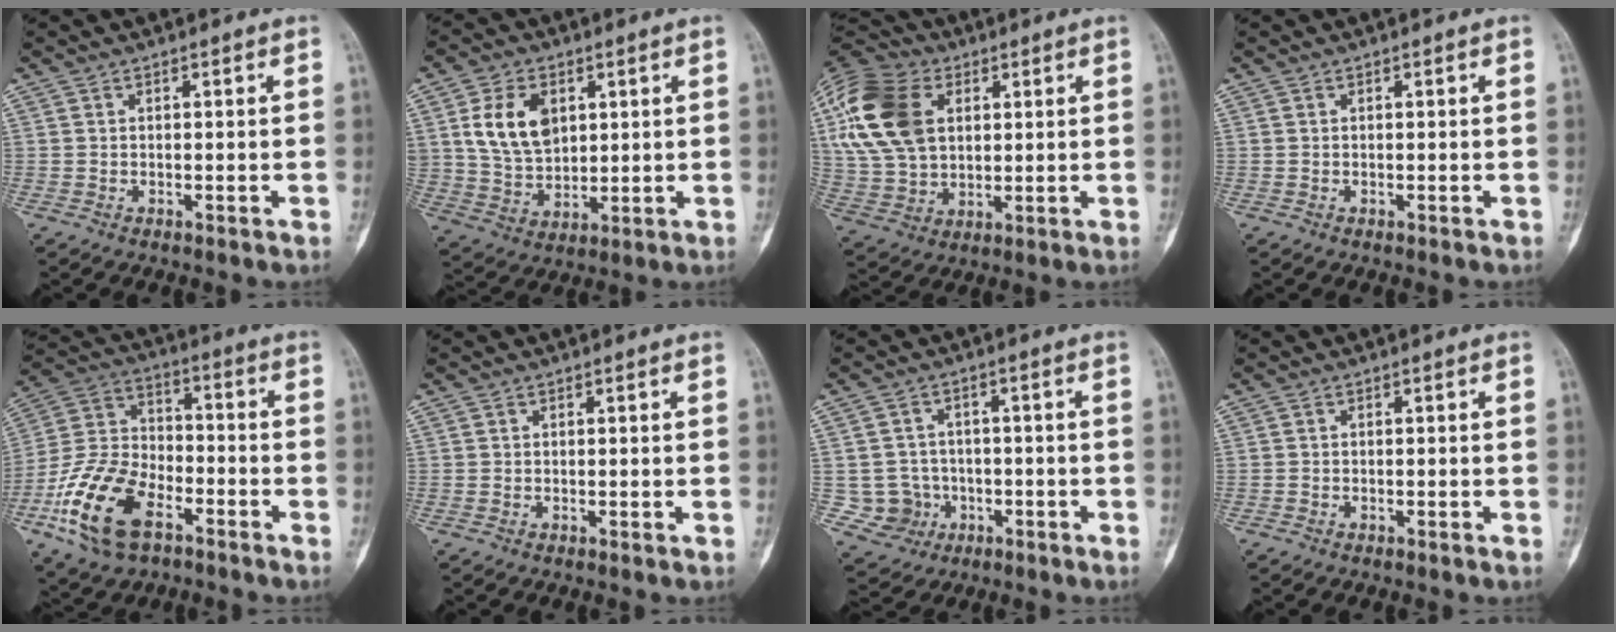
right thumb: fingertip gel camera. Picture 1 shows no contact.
{"total": 11.5, "force": [3.6, 7.8, 7.7], "torque": [-0.124, -0.014, 0.077]}
{"total": 20.0, "force": [5.5, 13.7, 13.5], "torque": [-0.272, 0.003, 0.101]}
{"total": 0.0}
{"total": 17.6, "force": [-8.4, 9.7, 12.0], "torque": [-0.239, 0.040, -0.163]}
{"total": 0.0}
{"total": 6.5, "force": [-1.3, 6.3, 0.9], "torque": [0.008, 0.016, -0.015]}
{"total": 0.0}